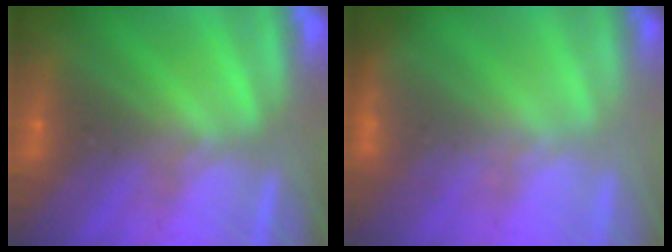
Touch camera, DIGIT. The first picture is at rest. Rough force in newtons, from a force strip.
{"total": 2.7}